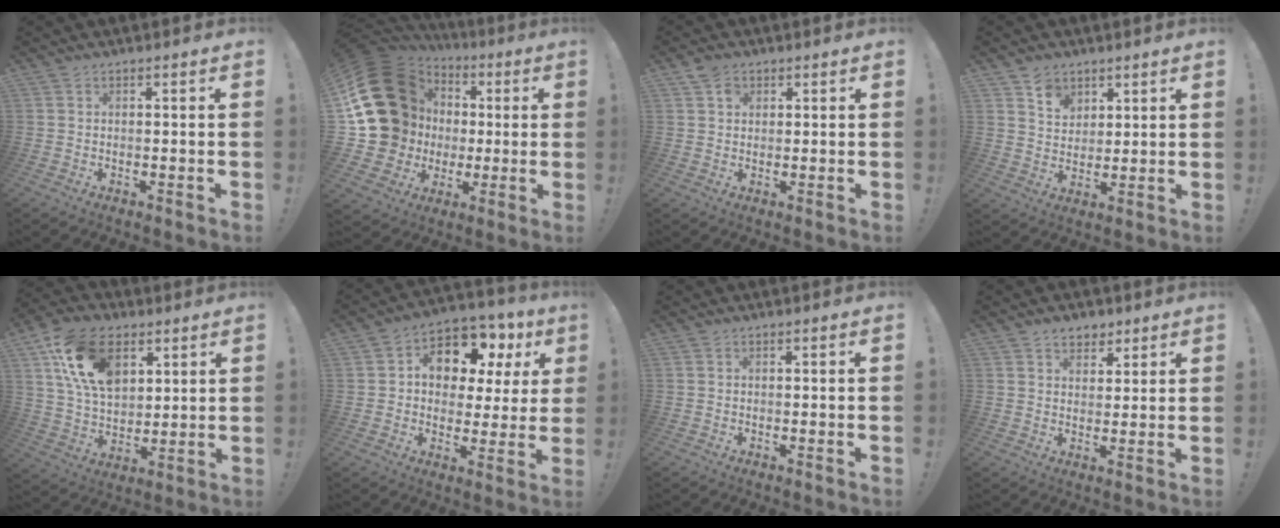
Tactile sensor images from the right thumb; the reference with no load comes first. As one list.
[{"total": 25.1, "force": [4.3, 21.2, 12.7], "torque": [-0.216, -0.029, 0.141]}, {"total": 3.4, "force": [1.8, 2.6, 1.3], "torque": [-0.017, -0.002, 0.032]}, {"total": 7.2, "force": [4.6, 5.3, 1.7], "torque": [-0.016, -0.035, 0.084]}, {"total": 18.6, "force": [8.0, 11.8, 11.9], "torque": [-0.221, -0.020, 0.151]}, {"total": 11.8, "force": [5.7, 8.1, 6.4], "torque": [-0.097, -0.040, 0.104]}, {"total": 0.0}, {"total": 5.3, "force": [3.6, 3.6, 1.4], "torque": [-0.007, -0.020, 0.064]}]